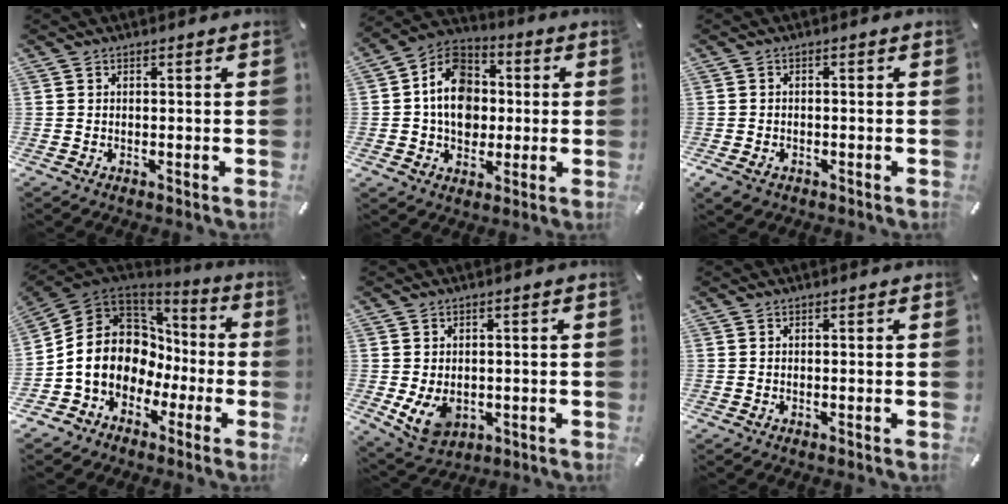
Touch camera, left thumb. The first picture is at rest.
{"total": 12.6, "force": [-0.5, 10.5, 6.9], "torque": [-0.125, 0.015, -0.013]}
{"total": 2.5, "force": [-1.3, 1.8, 1.2], "torque": [-0.029, 0.003, -0.027]}
{"total": 14.3, "force": [-1.1, 12.5, 6.8], "torque": [-0.151, -0.006, -0.018]}
{"total": 7.0, "force": [-0.8, 5.6, 4.2], "torque": [-0.075, -0.001, -0.013]}
{"total": 0.0}